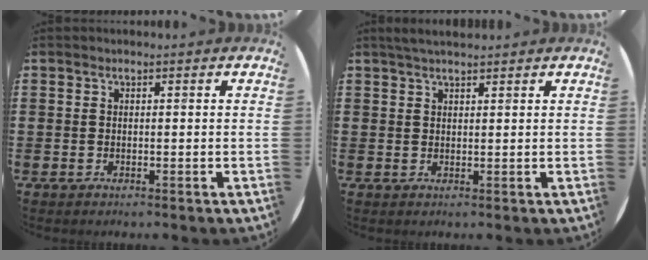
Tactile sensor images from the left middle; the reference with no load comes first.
{"total": 1.9, "force": [1.8, 0.2, 0.7], "torque": [-0.015, 0.004, 0.033]}